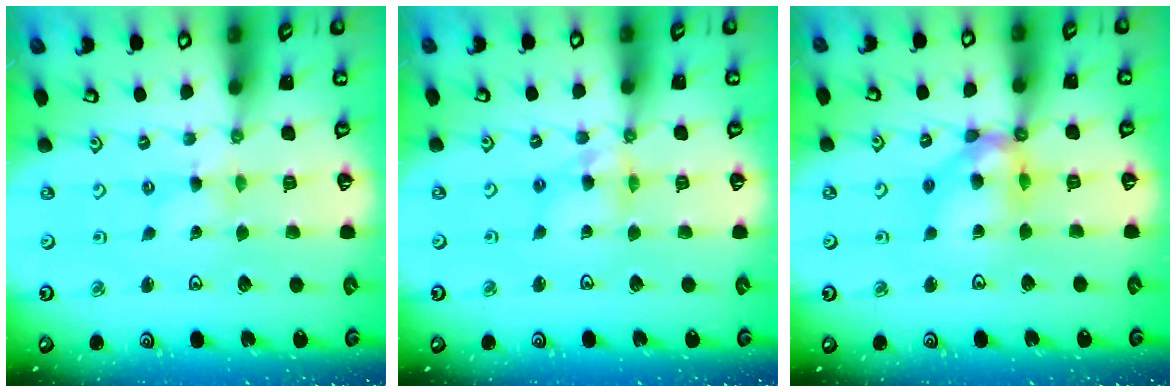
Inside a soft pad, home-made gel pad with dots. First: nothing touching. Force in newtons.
{"total": 7.9, "press": 7.9, "slide": 0.6}
{"total": 11.7, "press": 11.6, "slide": 1.1}